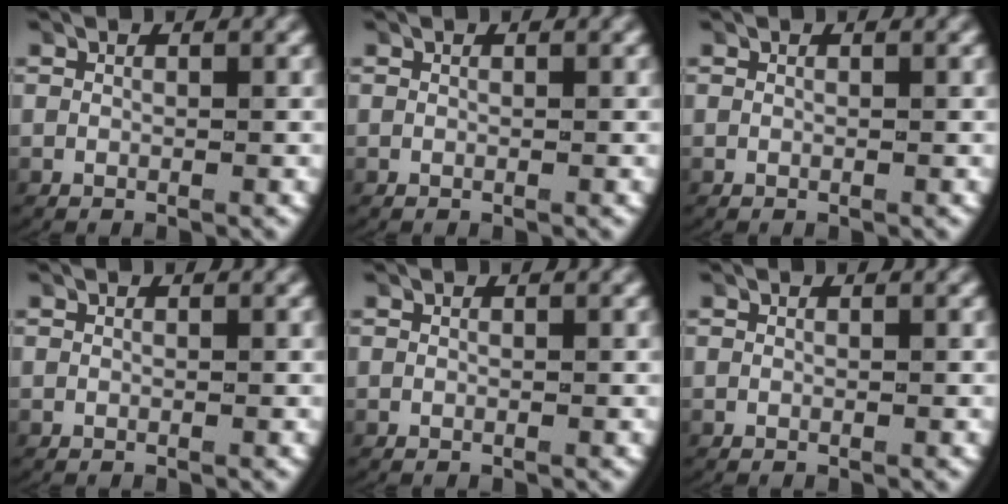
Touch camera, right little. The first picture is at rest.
{"total": 0.0}
{"total": 0.0}
{"total": 0.0}
{"total": 0.0}
{"total": 0.0}